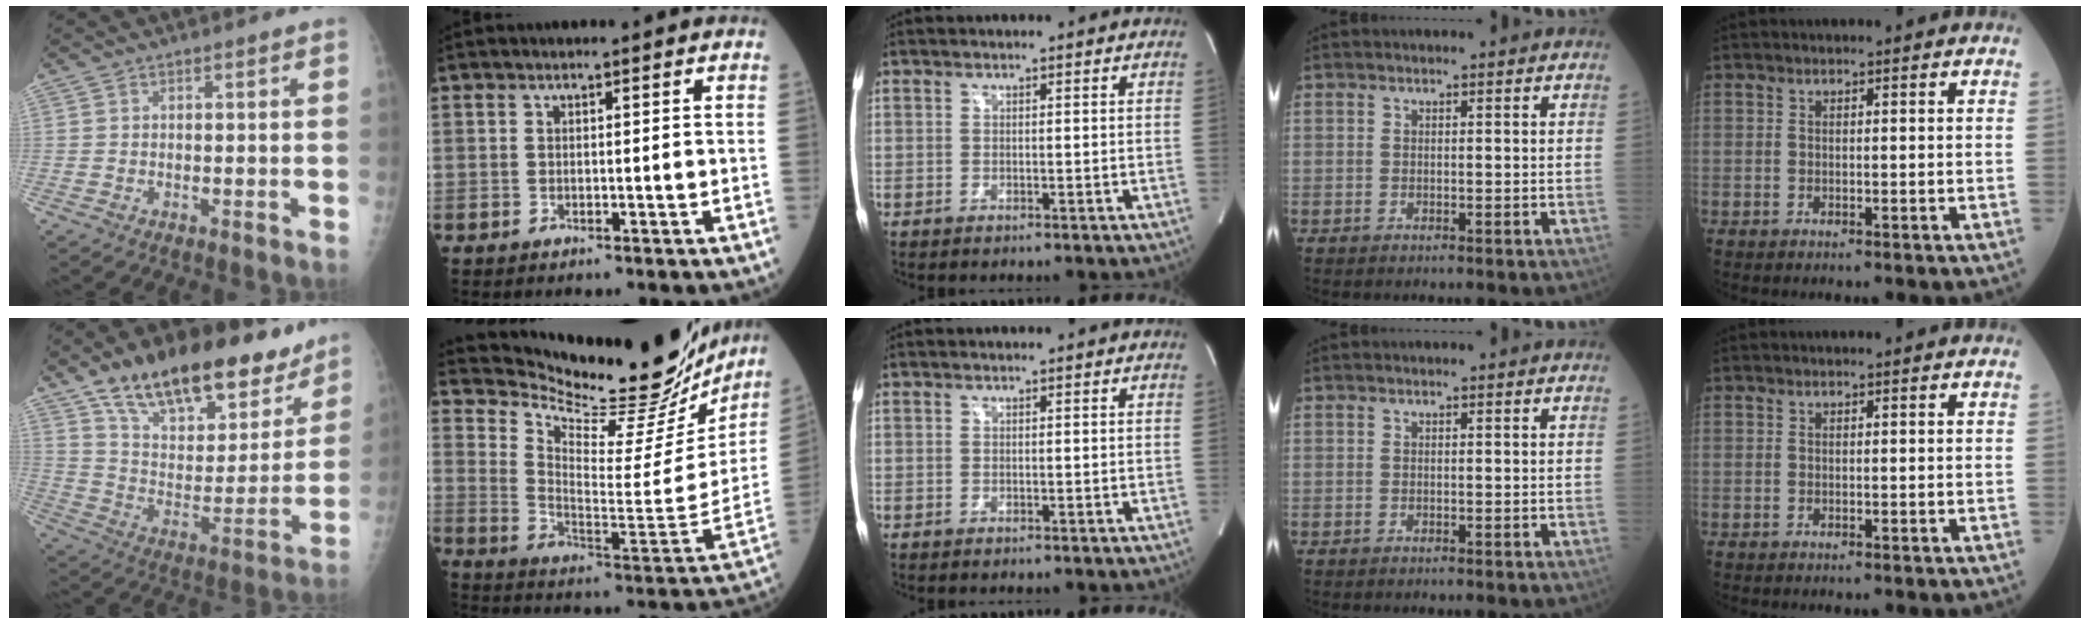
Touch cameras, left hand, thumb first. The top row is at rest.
{"thumb": {"total": 26.4, "force": [18.4, 11.8, 14.8], "torque": [-0.190, -0.056, 0.297]}, "index": {"total": 25.5, "force": [23.3, 4.8, 9.0], "torque": [-0.142, -0.077, 0.317]}}